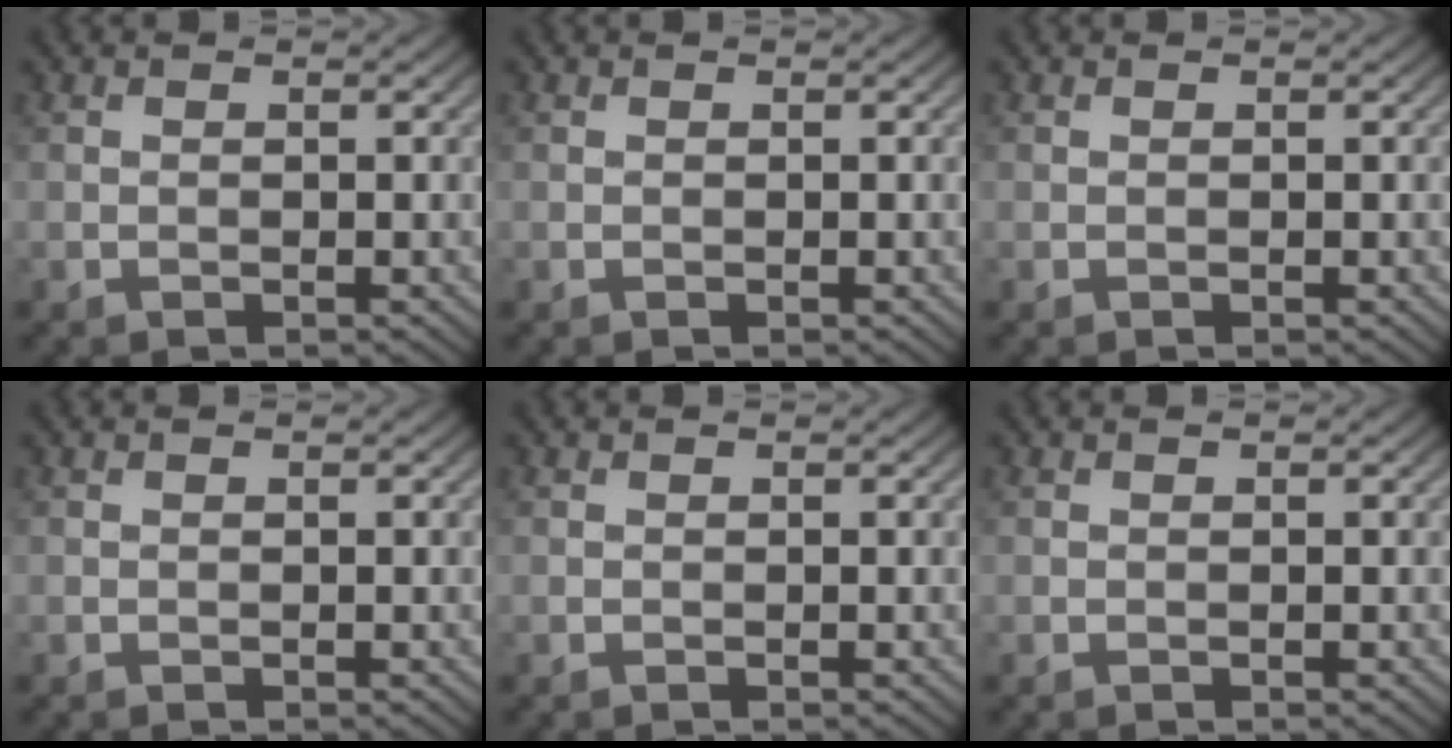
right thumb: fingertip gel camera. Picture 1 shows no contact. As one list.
[{"total": 0.0}, {"total": 0.0}, {"total": 0.0}, {"total": 0.0}, {"total": 0.0}]